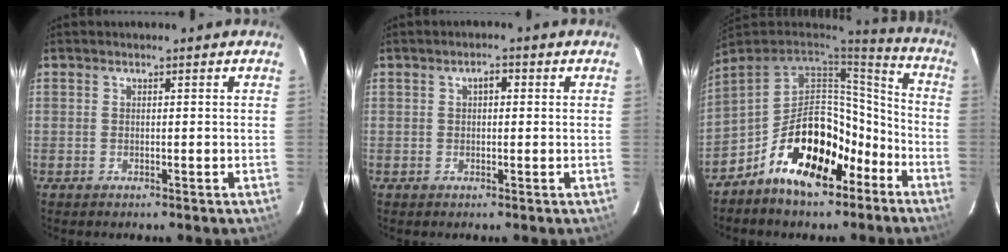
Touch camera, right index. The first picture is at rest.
{"total": 1.8, "force": [0.4, 1.1, 1.4], "torque": [-0.021, 0.009, 0.004]}
{"total": 18.4, "force": [-10.9, 9.6, 11.3], "torque": [-0.203, 0.045, -0.165]}